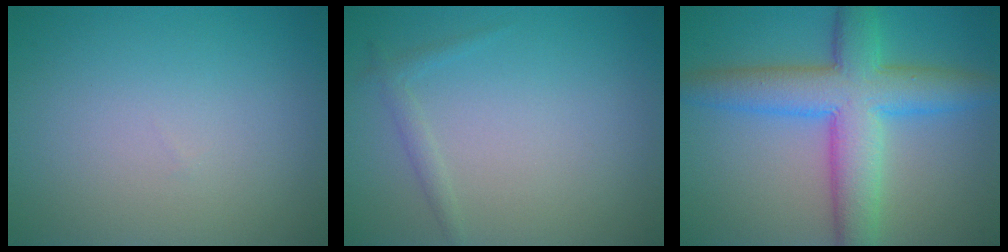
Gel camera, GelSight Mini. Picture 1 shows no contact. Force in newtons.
{"total": 1.0, "press": 1.0, "slide": 0.0}
{"total": 8.4, "press": 8.4, "slide": 0.3}